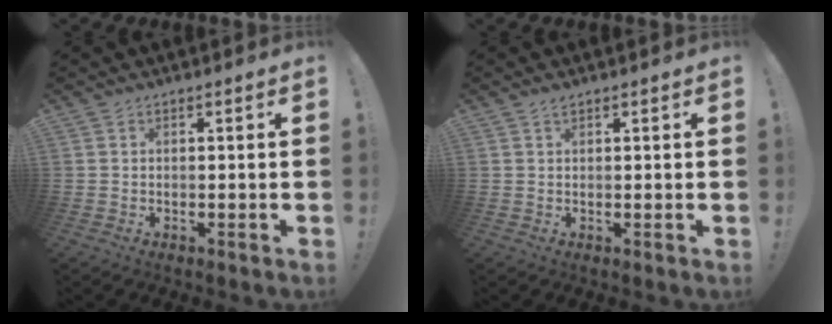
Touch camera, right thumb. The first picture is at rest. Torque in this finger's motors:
{"motor_torque": [-0.25, 0.13, 0.23, -0.21, 0.01]}